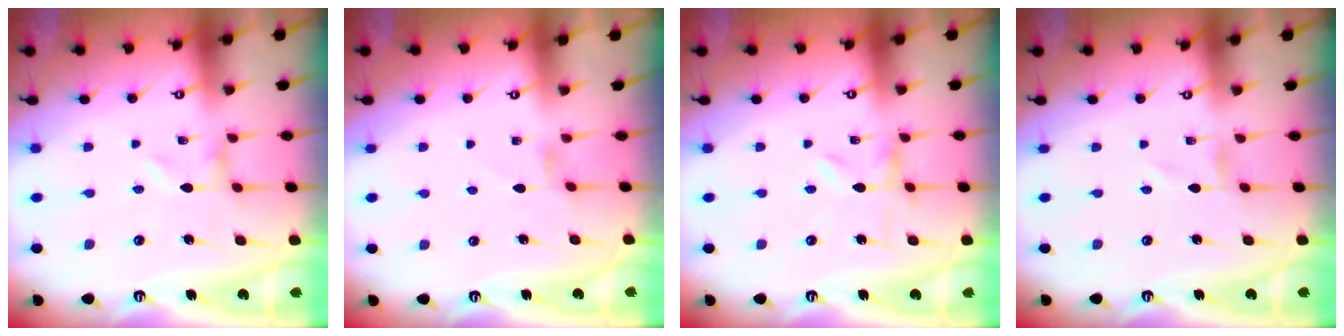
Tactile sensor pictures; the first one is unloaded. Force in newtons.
{"total": 1.7, "press": 1.7, "slide": 0.3}
{"total": 0.0}
{"total": 0.0}